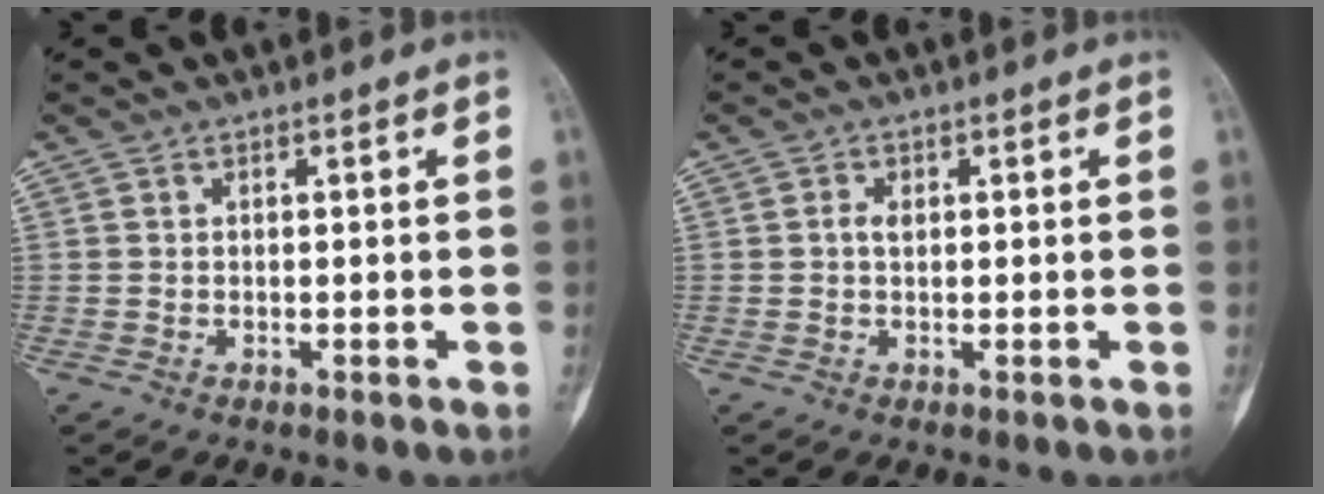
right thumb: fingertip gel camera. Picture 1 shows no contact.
{"total": 1.6, "force": [0.3, 1.1, 1.2], "torque": [-0.020, 0.002, 0.003]}